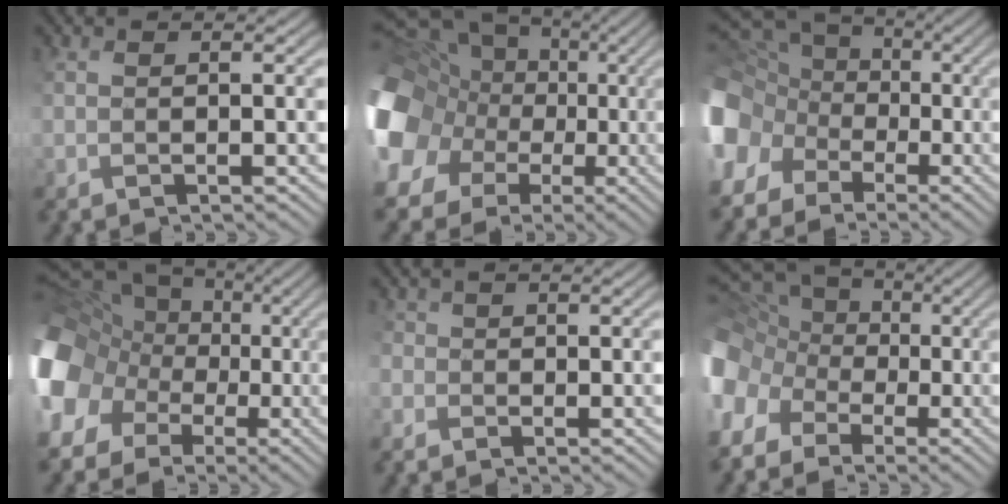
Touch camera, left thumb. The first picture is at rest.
{"total": 17.4, "force": [0.3, 15.7, 7.6], "torque": [-0.234, -0.009, -0.016]}
{"total": 15.1, "force": [-2.9, 13.4, 6.3], "torque": [-0.210, -0.016, -0.087]}
{"total": 16.4, "force": [-1.5, 14.5, 7.6], "torque": [-0.246, -0.011, -0.033]}
{"total": 2.0, "force": [-1.5, 0.8, -1.0], "torque": [0.006, -0.008, -0.018]}
{"total": 13.7, "force": [-3.3, 12.2, 5.3], "torque": [-0.193, -0.012, -0.087]}